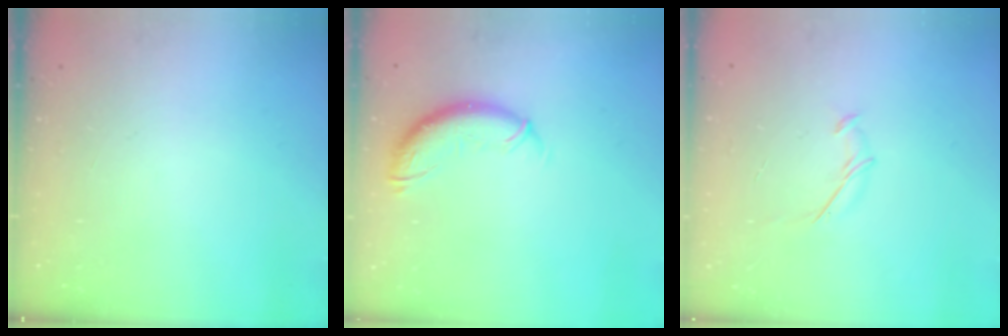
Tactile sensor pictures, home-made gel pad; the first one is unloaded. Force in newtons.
{"total": 10.4, "press": 10.3, "slide": 0.9}
{"total": 5.4, "press": 5.4, "slide": 1.0}